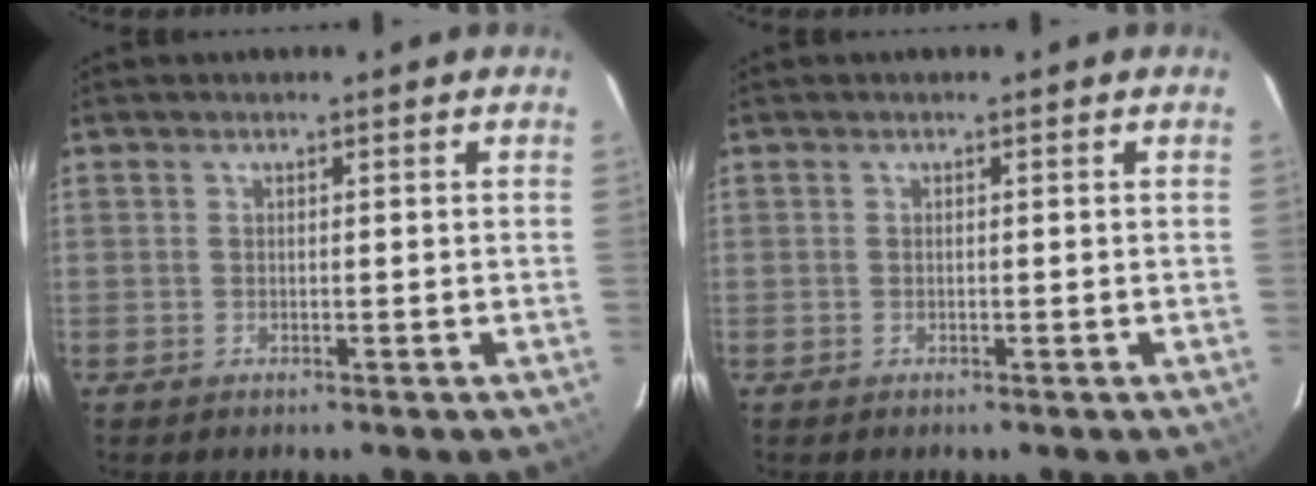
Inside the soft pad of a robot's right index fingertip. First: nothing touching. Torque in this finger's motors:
{"motor_torque": [0.00, 0.00, 0.00, 0.00]}